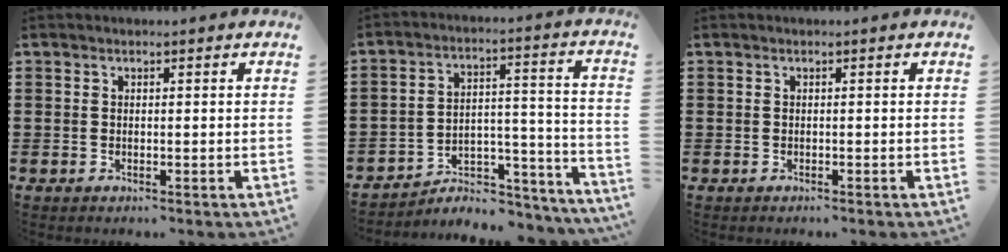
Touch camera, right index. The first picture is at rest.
{"total": 3.9, "force": [-3.3, 1.8, 1.0], "torque": [-0.024, 0.001, -0.070]}
{"total": 0.0}